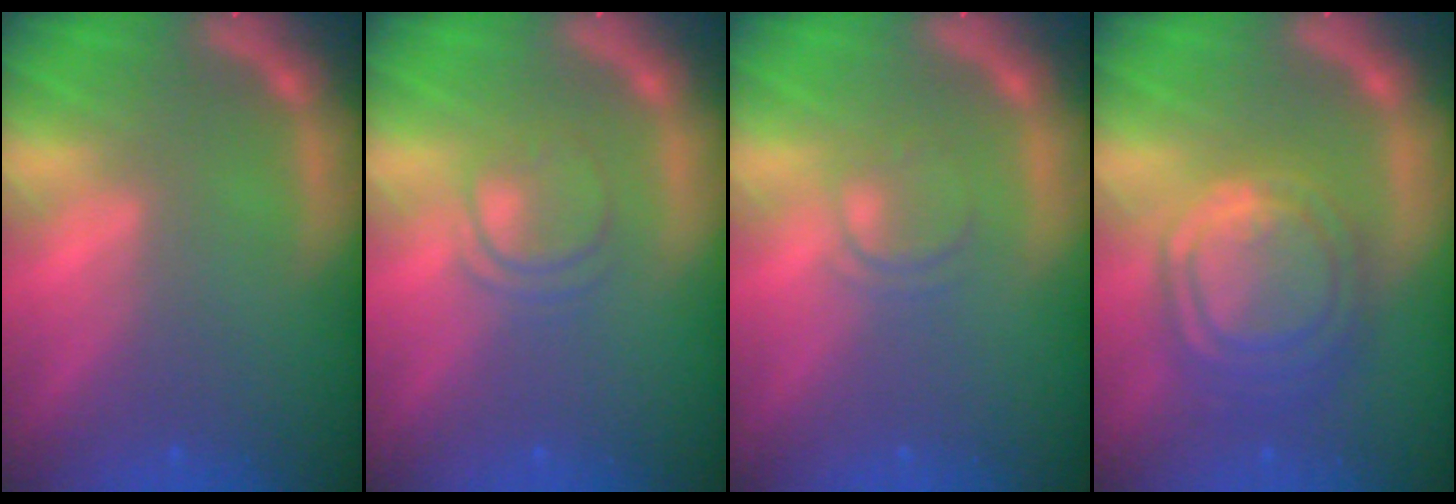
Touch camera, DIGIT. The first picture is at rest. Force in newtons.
{"total": 3.0}
{"total": 2.0}
{"total": 9.1}